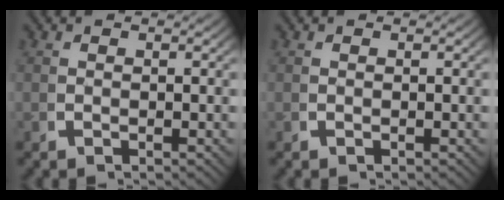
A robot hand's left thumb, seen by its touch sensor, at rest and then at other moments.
{"total": 0.0}